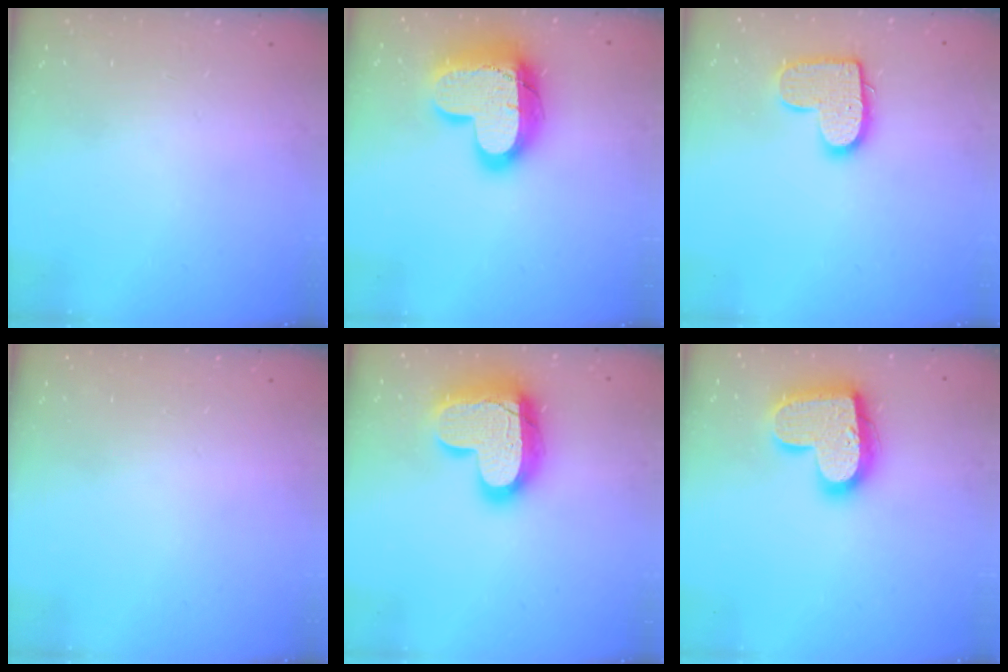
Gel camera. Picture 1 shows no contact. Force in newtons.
{"total": 19.1, "press": 19.0, "slide": 1.5}
{"total": 12.0, "press": 11.9, "slide": 0.6}
{"total": 0.0}
{"total": 19.3, "press": 19.2, "slide": 1.6}
{"total": 20.0, "press": 20.0, "slide": 1.2}